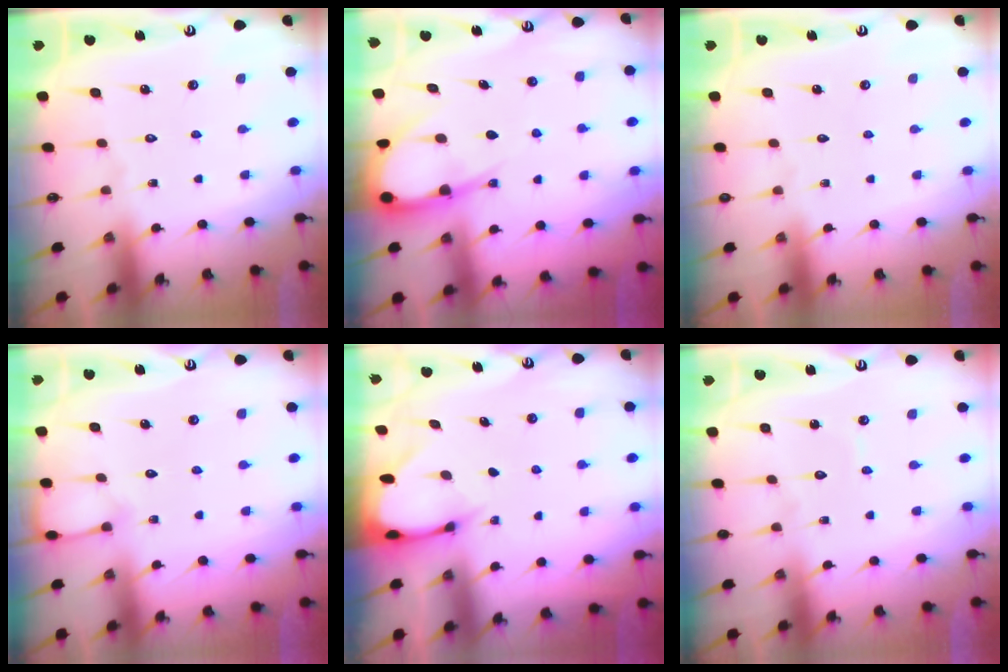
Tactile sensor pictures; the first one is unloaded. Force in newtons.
{"total": 7.7, "press": 7.6, "slide": 0.9}
{"total": 0.0}
{"total": 4.7, "press": 4.7, "slide": 0.5}
{"total": 2.7, "press": 2.7, "slide": 0.3}
{"total": 3.4, "press": 3.3, "slide": 0.4}